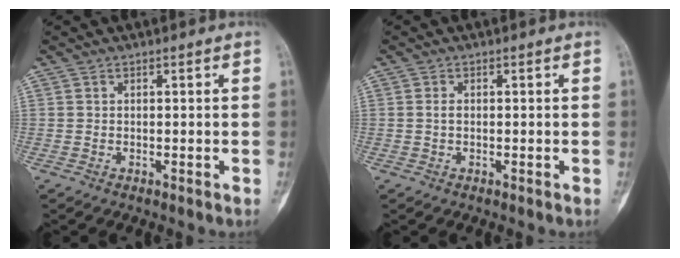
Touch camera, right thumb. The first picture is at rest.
{"total": 1.1, "force": [0.0, 0.7, 0.9], "torque": [-0.015, 0.002, -0.001]}